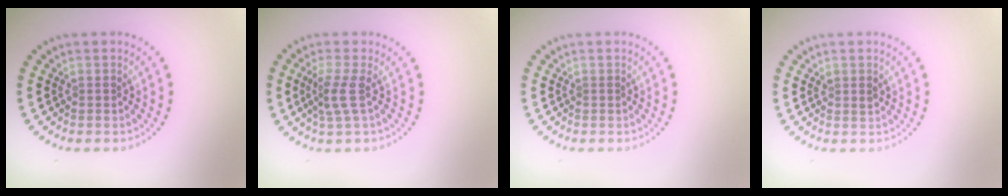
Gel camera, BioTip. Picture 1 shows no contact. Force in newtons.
{"total": 2.2, "press": 1.6, "slide": 1.5}
{"total": 0.0}
{"total": 0.8, "press": 0.8, "slide": 0.3}